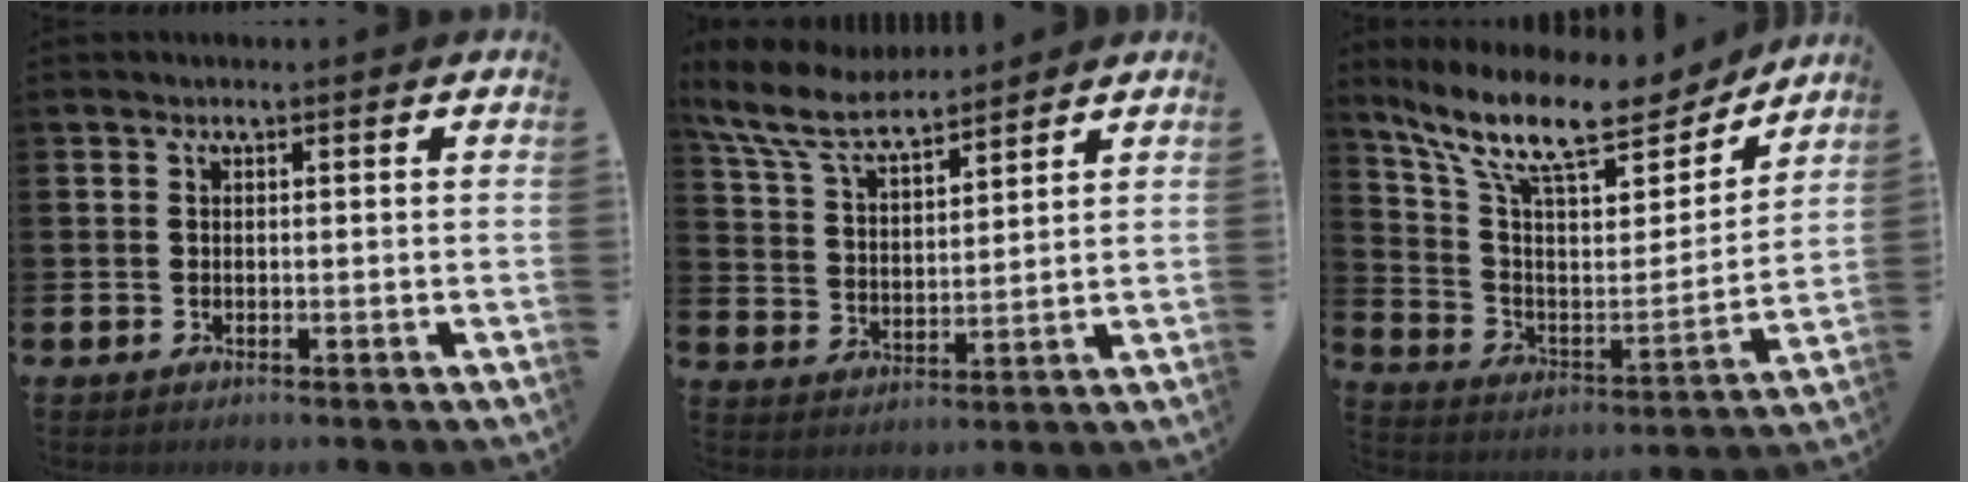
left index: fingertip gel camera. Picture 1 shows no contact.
{"total": 8.0, "force": [7.3, 1.7, 2.7], "torque": [-0.079, -0.037, 0.129]}
{"total": 13.7, "force": [11.2, 3.7, 6.9], "torque": [-0.158, -0.068, 0.193]}